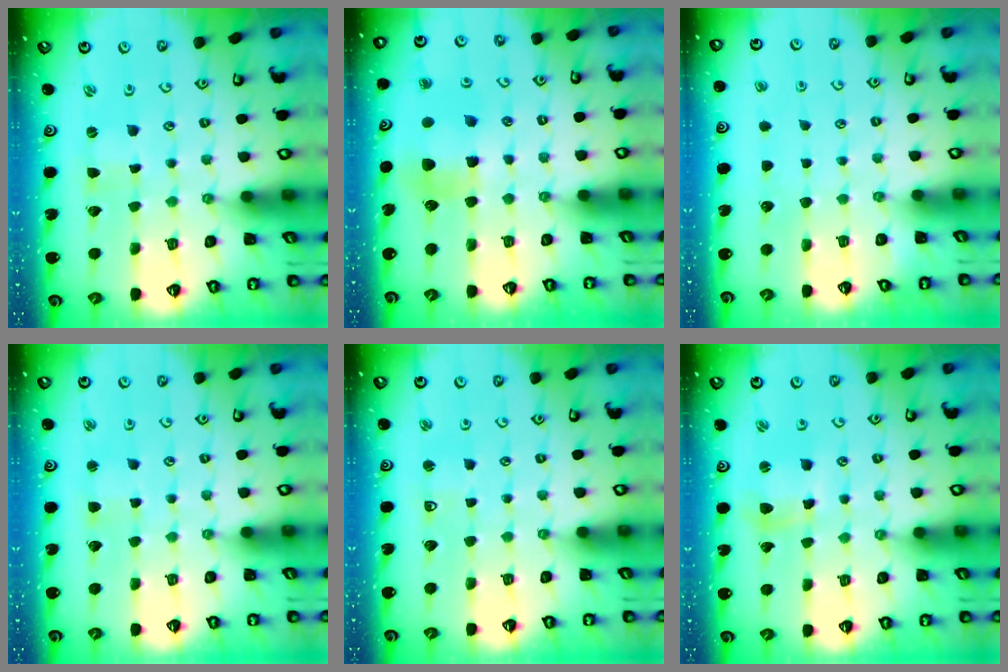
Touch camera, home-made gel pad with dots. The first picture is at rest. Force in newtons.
{"total": 7.0, "press": 6.9, "slide": 1.2}
{"total": 0.0}
{"total": 2.9, "press": 2.9, "slide": 0.3}
{"total": 2.8, "press": 2.7, "slide": 0.7}
{"total": 5.9, "press": 5.8, "slide": 1.0}